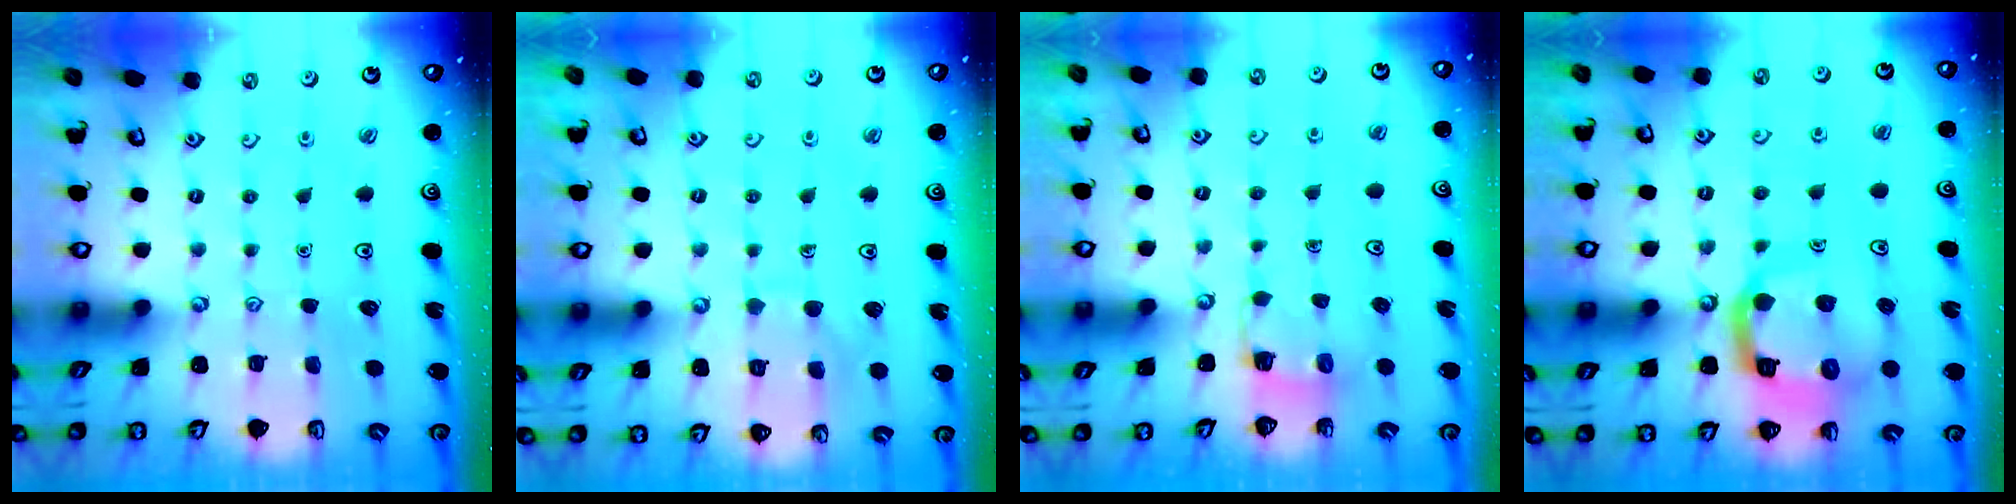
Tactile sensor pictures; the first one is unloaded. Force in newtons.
{"total": 7.3, "press": 7.3, "slide": 0.7}
{"total": 3.1, "press": 3.1, "slide": 0.3}
{"total": 14.3, "press": 14.2, "slide": 1.8}